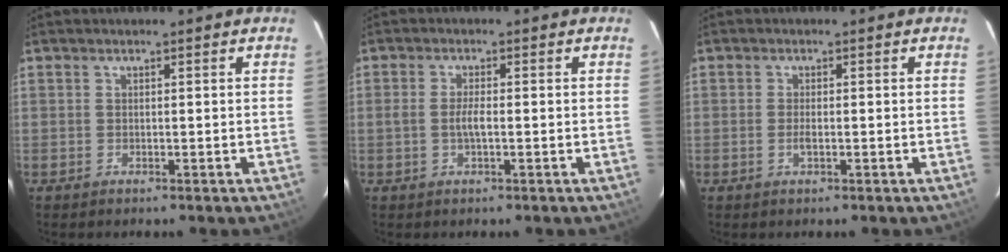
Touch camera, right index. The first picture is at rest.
{"total": 2.6, "force": [-0.6, 0.5, 2.5], "torque": [-0.050, 0.001, -0.012]}
{"total": 1.6, "force": [-0.5, 0.4, 1.4], "torque": [-0.031, -0.001, -0.009]}